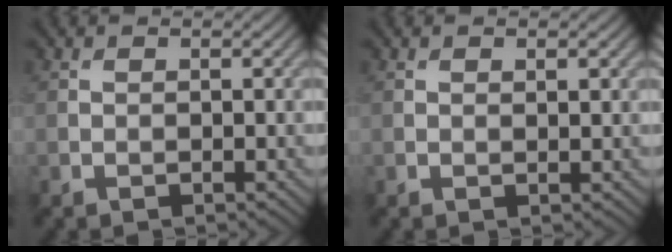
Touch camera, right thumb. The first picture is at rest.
{"total": 0.8, "force": [0.4, 0.3, 0.6], "torque": [-0.009, -0.003, 0.009]}